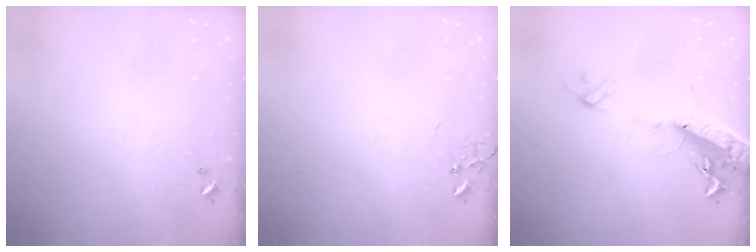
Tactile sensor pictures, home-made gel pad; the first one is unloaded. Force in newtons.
{"total": 0.0}
{"total": 15.6, "press": 15.2, "slide": 3.5}